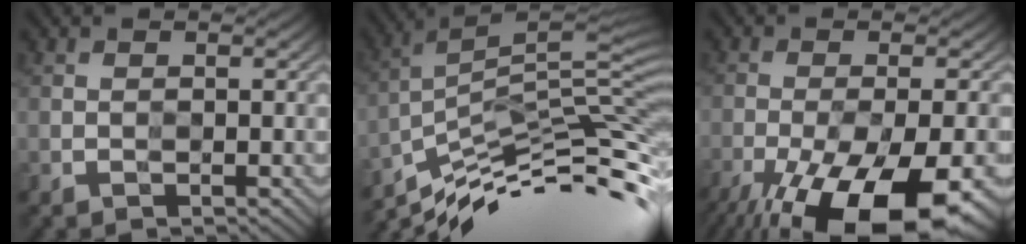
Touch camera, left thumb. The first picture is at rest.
{"total": 12.8, "force": [-7.8, 2.7, 9.8], "torque": [-0.197, 0.014, -0.133]}
{"total": 18.2, "force": [-11.6, 6.5, 12.4], "torque": [-0.223, -0.059, -0.164]}